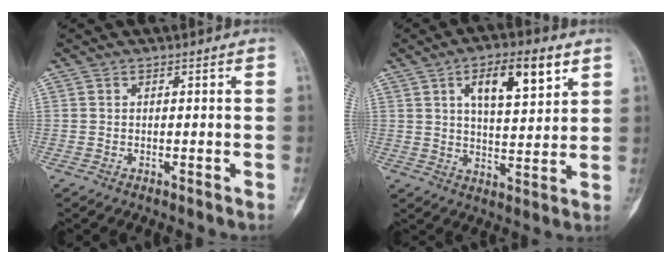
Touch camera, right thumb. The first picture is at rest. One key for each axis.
{"total": 11.7, "fx": 5.5, "fy": 4.4, "fz": 9.4, "tx": -0.131, "ty": -0.021, "tz": 0.089}